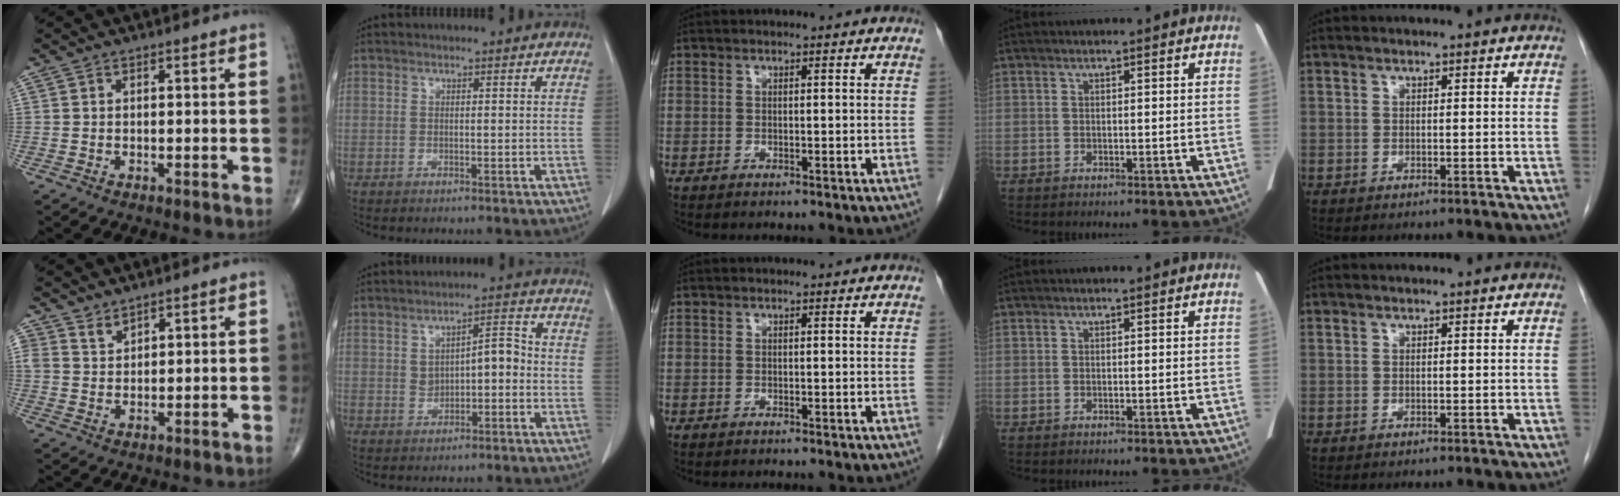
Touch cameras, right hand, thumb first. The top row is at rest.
{"thumb": {"total": 2.4, "force": [2.2, 1.0, 0.4], "torque": [0.008, -0.019, 0.040]}, "index": {"total": 4.7, "force": [-0.2, 2.3, 4.1], "torque": [-0.061, 0.025, 0.004]}}